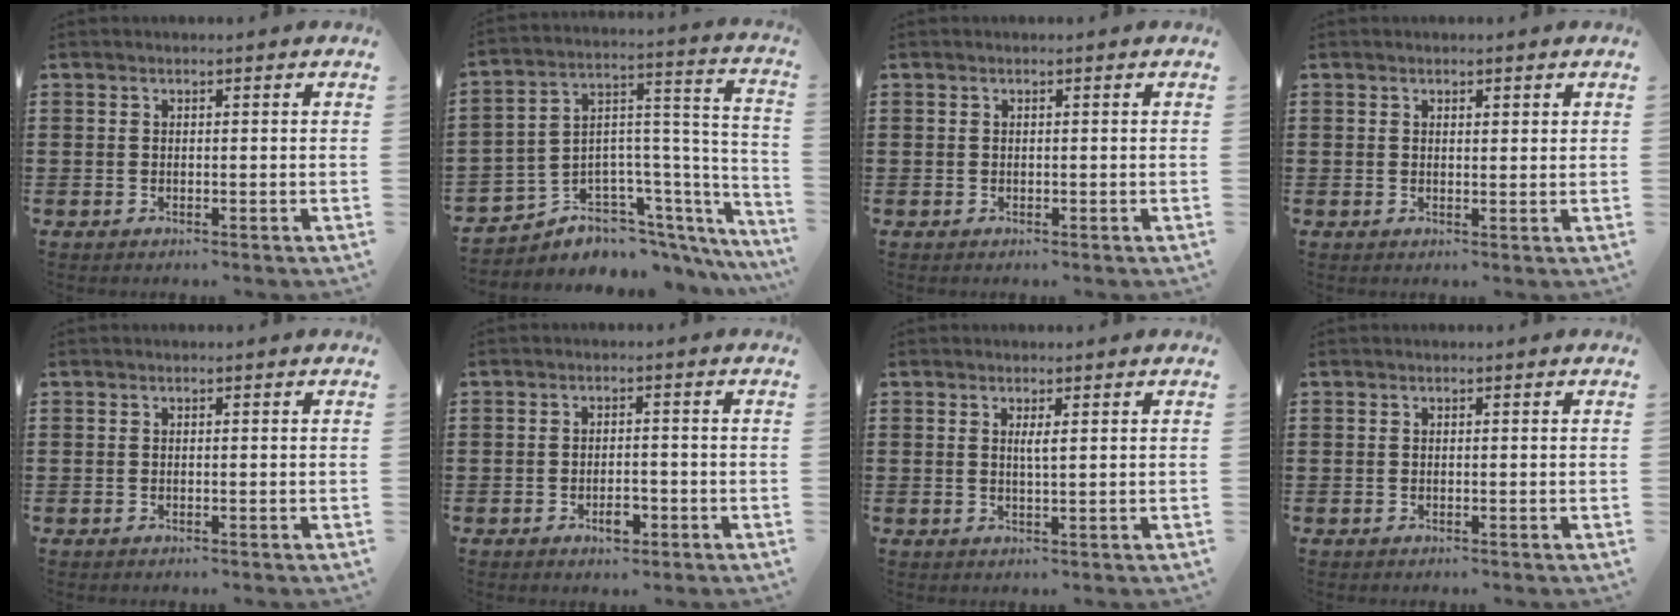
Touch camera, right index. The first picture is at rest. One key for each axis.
{"total": 4.8, "fx": -2.8, "fy": 3.8, "fz": 0.1, "tx": -0.018, "ty": -0.025, "tz": -0.049}
{"total": 0.0}
{"total": 1.0, "fx": 0.7, "fy": 0.5, "fz": 0.5, "tx": -0.011, "ty": 0.003, "tz": 0.012}
{"total": 0.0}
{"total": 3.1, "fx": -1.6, "fy": 1.4, "fz": 2.4, "tx": -0.041, "ty": 0.004, "tz": -0.028}
{"total": 1.5, "fx": 0.4, "fy": 0.1, "fz": 1.4, "tx": -0.029, "ty": 0.000, "tz": 0.006}
{"total": 0.0}